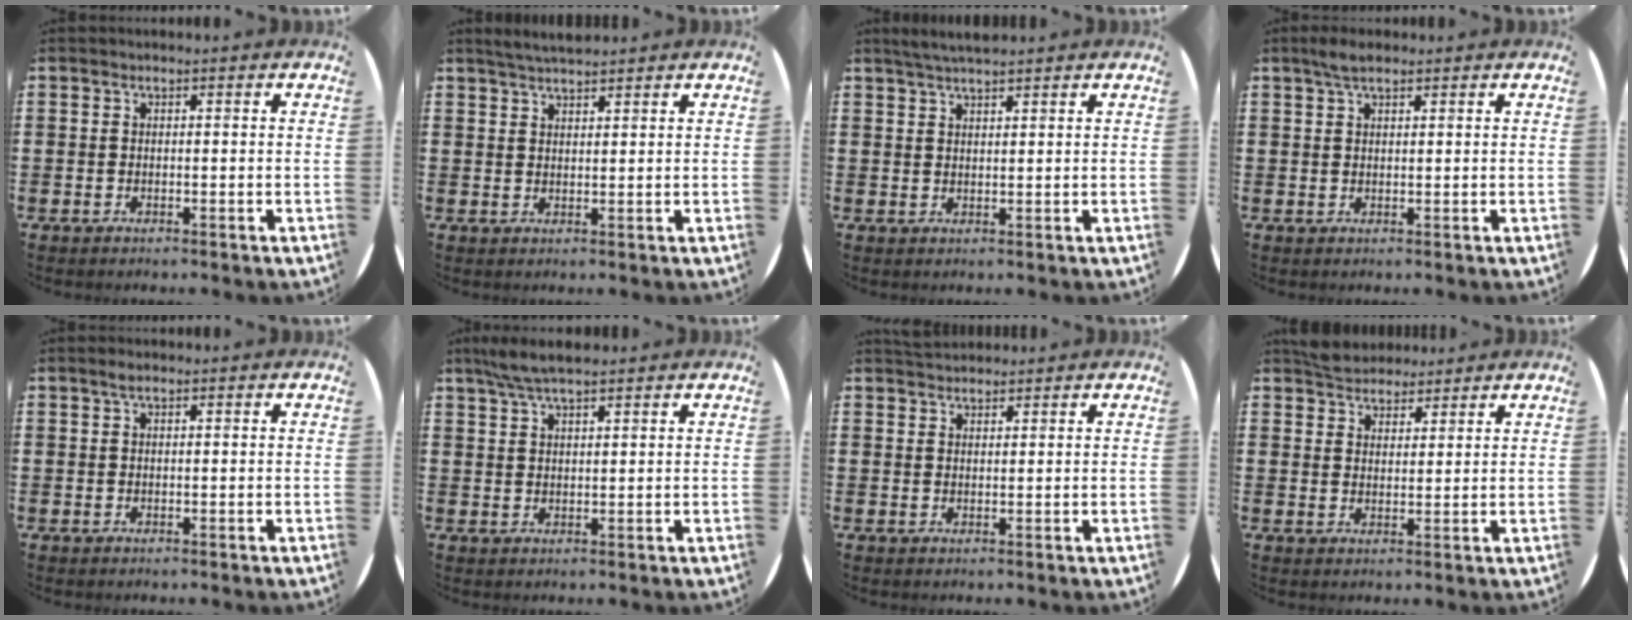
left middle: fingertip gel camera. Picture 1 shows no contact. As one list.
[{"total": 2.9, "force": [2.8, 0.3, 0.7], "torque": [-0.019, 0.000, 0.051]}, {"total": 2.8, "force": [2.6, 0.2, 1.0], "torque": [-0.023, 0.002, 0.048]}, {"total": 2.5, "force": [1.9, 0.8, 1.5], "torque": [-0.024, 0.003, 0.031]}, {"total": 0.9, "force": [0.5, 0.3, 0.7], "torque": [-0.013, 0.004, 0.008]}, {"total": 4.4, "force": [3.7, 0.7, 2.4], "torque": [-0.055, 0.001, 0.066]}, {"total": 1.9, "force": [1.8, 0.6, 0.0], "torque": [-0.002, 0.005, 0.035]}, {"total": 3.9, "force": [3.7, 1.2, 0.1], "torque": [-0.013, -0.003, 0.070]}]